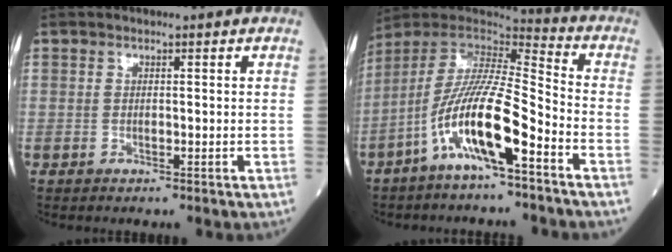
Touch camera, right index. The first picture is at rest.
{"total": 13.8, "force": [-6.9, 1.3, 11.9], "torque": [-0.236, -0.006, -0.131]}